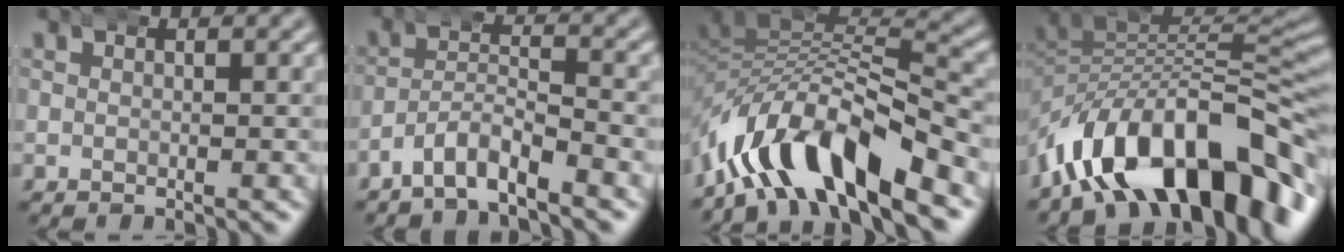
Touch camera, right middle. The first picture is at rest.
{"total": 4.0, "force": [-3.1, 2.1, 1.5], "torque": [-0.020, -0.004, -0.062]}
{"total": 11.1, "force": [-5.3, 6.4, 7.4], "torque": [-0.145, -0.035, -0.074]}
{"total": 15.3, "force": [-7.4, 8.4, 10.5], "torque": [-0.175, -0.037, -0.098]}